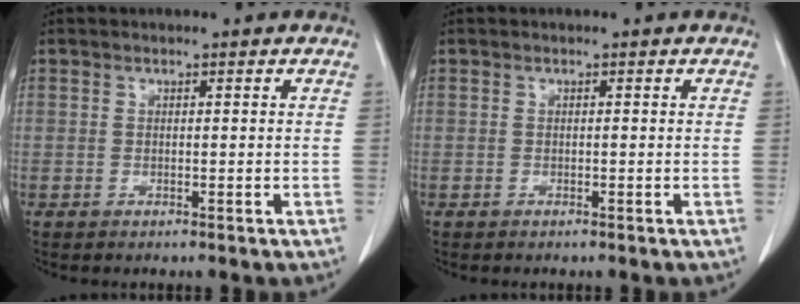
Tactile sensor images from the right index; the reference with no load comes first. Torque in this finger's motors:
{"motor_torque": [-0.10, -0.02, -0.03, -0.01]}